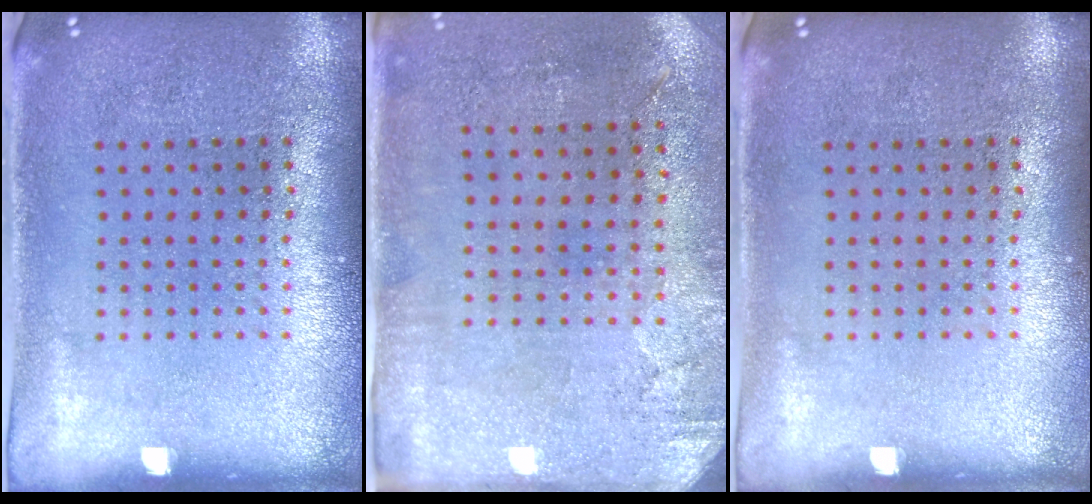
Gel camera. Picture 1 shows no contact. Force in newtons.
{"total": 2.9, "press": 2.4, "slide": 1.7}
{"total": 0.0}